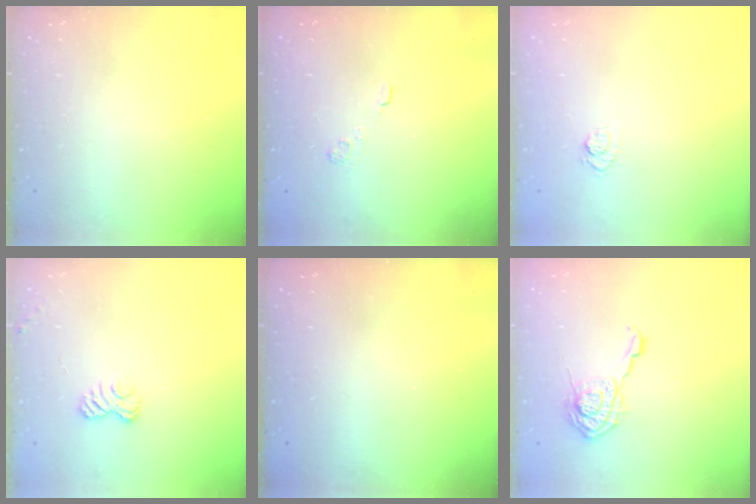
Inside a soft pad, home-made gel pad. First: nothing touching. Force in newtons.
{"total": 3.1, "press": 2.8, "slide": 1.3}
{"total": 6.9, "press": 6.8, "slide": 1.4}
{"total": 2.8, "press": 2.5, "slide": 1.3}
{"total": 2.3, "press": 2.2, "slide": 0.7}
{"total": 10.3, "press": 10.3, "slide": 0.3}